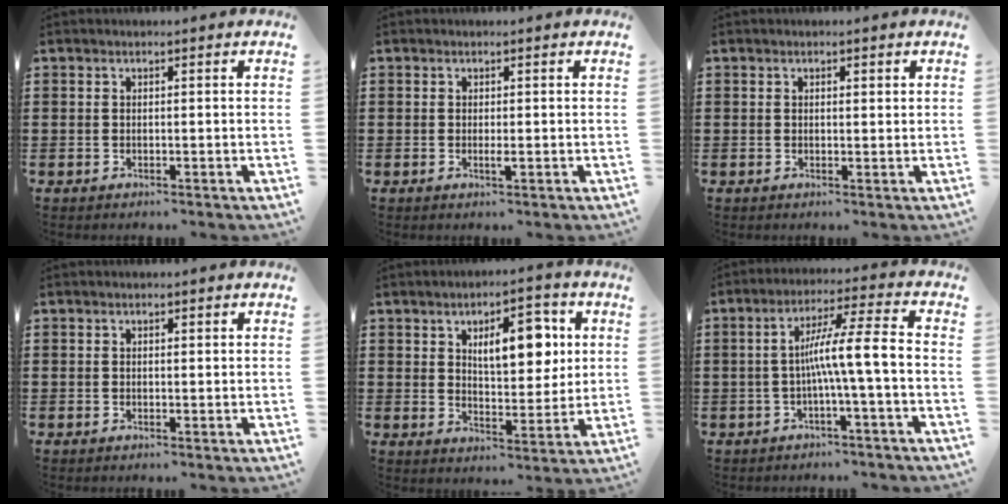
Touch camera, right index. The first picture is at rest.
{"total": 1.1, "force": [-0.1, 0.0, 1.1], "torque": [-0.020, -0.004, -0.002]}
{"total": 0.8, "force": [0.3, 0.3, 0.7], "torque": [-0.014, 0.003, 0.005]}
{"total": 0.6, "force": [0.2, 0.2, 0.5], "torque": [-0.010, 0.002, 0.004]}
{"total": 9.0, "force": [3.1, 4.2, 7.3], "torque": [-0.111, -0.003, 0.046]}
{"total": 8.2, "force": [-1.7, 0.0, 8.1], "torque": [-0.142, 0.001, -0.035]}